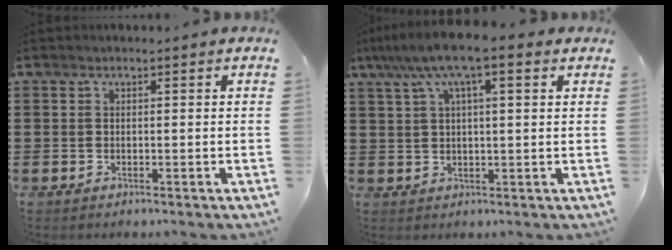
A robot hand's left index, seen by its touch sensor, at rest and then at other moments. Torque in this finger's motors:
{"motor_torque": [2.14, 0.00, 1.06, 0.21]}